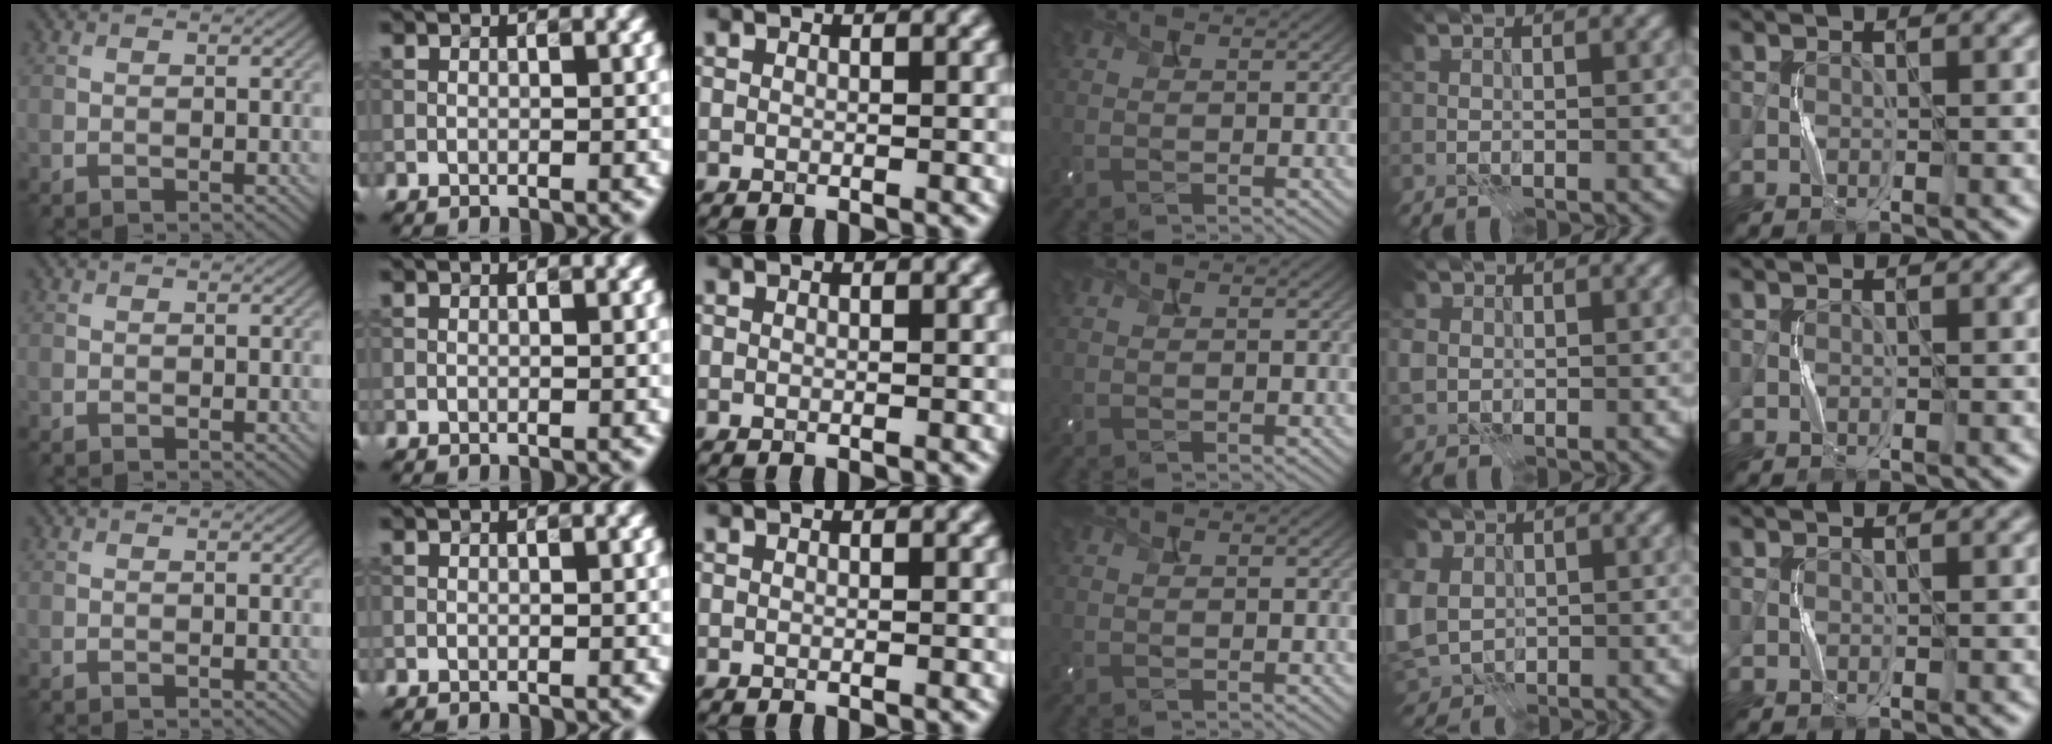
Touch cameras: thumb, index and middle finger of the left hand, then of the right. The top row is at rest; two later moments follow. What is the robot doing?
{"motion": "press", "object": "camera"}